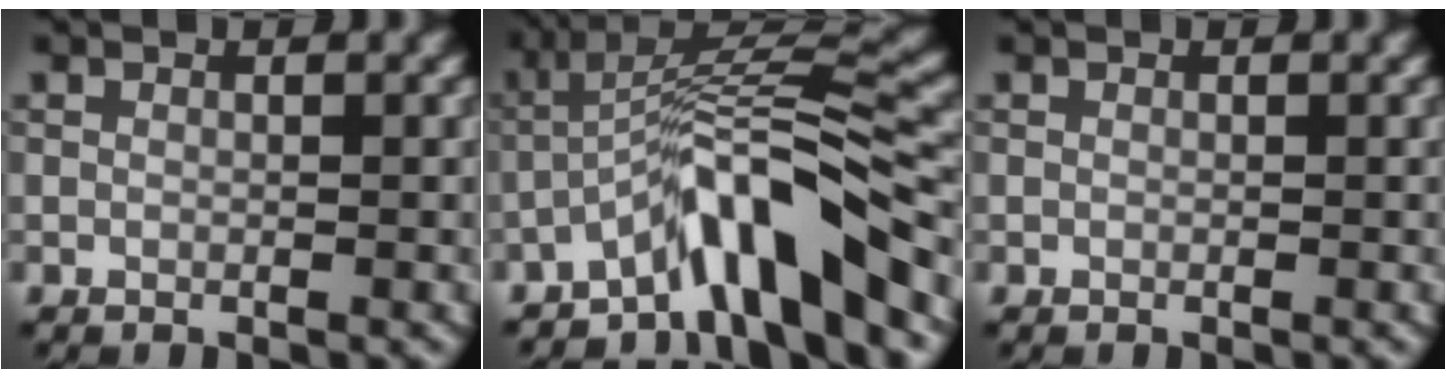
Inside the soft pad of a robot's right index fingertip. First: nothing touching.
{"total": 8.2, "force": [-5.2, 1.2, 6.3], "torque": [-0.096, 0.019, -0.094]}
{"total": 0.0}